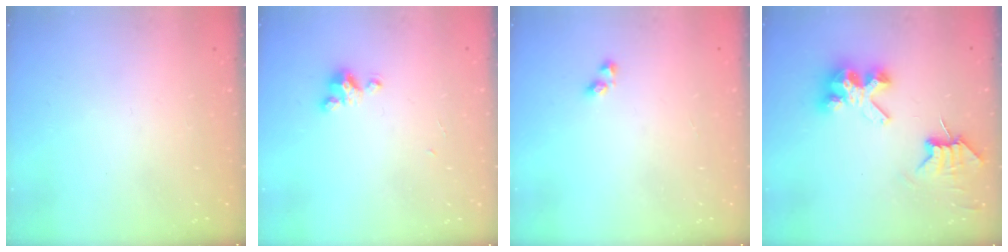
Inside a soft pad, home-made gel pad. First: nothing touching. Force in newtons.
{"total": 3.0, "press": 3.0, "slide": 0.3}
{"total": 2.4, "press": 2.1, "slide": 1.2}
{"total": 7.2, "press": 7.2, "slide": 0.6}